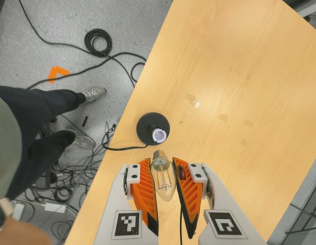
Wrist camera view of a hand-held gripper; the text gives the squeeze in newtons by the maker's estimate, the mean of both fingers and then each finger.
{"total": 20.5, "left": 22.8, "right": 18.2}